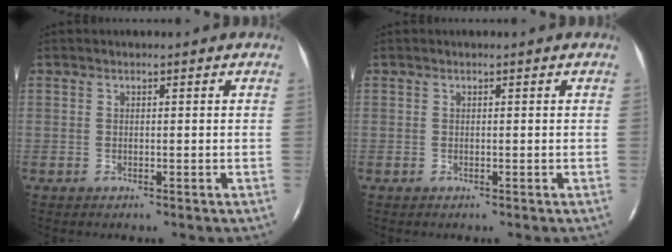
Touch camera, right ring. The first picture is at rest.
{"total": 0.0}